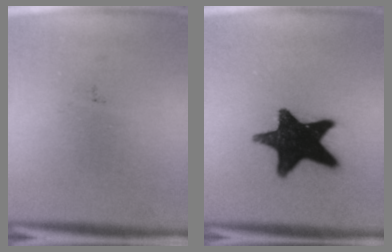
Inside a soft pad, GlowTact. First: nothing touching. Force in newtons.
{"total": 17.4}